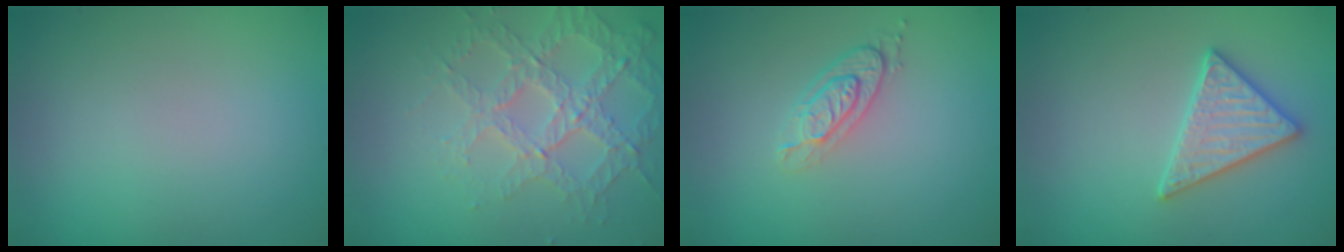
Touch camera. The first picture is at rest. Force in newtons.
{"total": 3.6, "press": 3.4, "slide": 1.4}
{"total": 2.1, "press": 1.9, "slide": 0.8}
{"total": 3.1, "press": 3.0, "slide": 0.4}